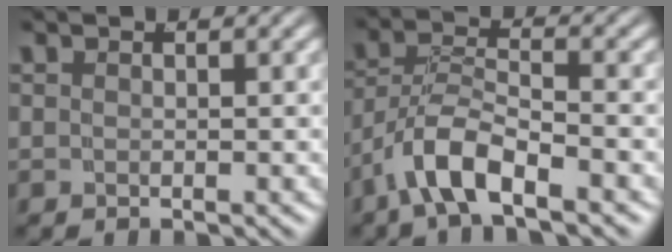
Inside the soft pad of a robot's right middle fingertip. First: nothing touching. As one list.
[{"total": 4.5, "force": [-2.5, 1.9, 3.2], "torque": [-0.074, -0.016, -0.037]}]